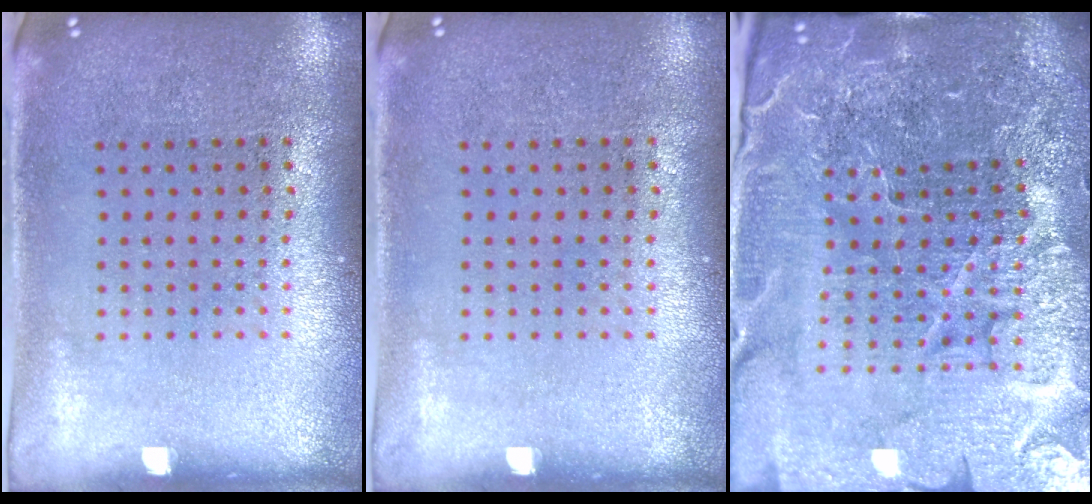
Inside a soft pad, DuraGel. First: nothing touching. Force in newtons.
{"total": 0.0}
{"total": 6.7, "press": 5.8, "slide": 3.2}